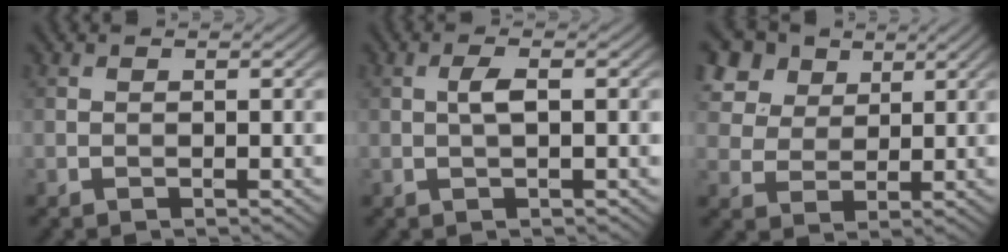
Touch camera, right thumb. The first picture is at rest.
{"total": 2.1, "force": [0.1, 0.4, 2.0], "torque": [-0.042, 0.007, 0.001]}
{"total": 9.0, "force": [5.2, 6.0, 4.0], "torque": [-0.152, 0.010, 0.104]}